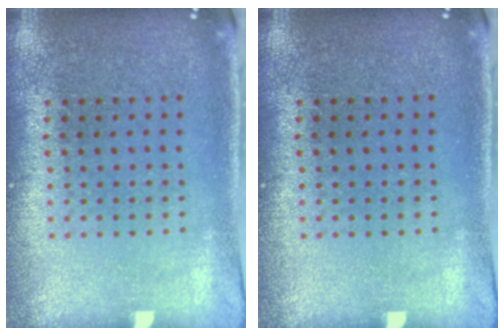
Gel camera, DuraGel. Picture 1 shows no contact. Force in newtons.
{"total": 0.0}